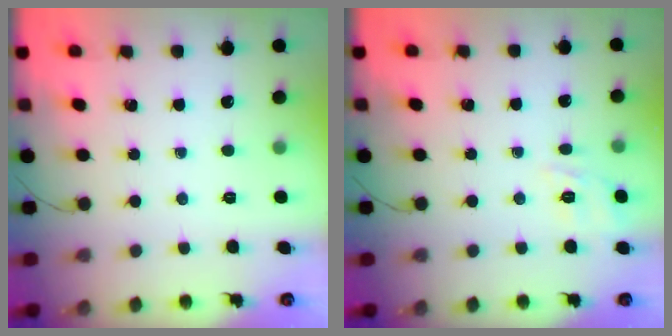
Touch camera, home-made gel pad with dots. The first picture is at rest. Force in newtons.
{"total": 2.7, "press": 2.1, "slide": 1.7}